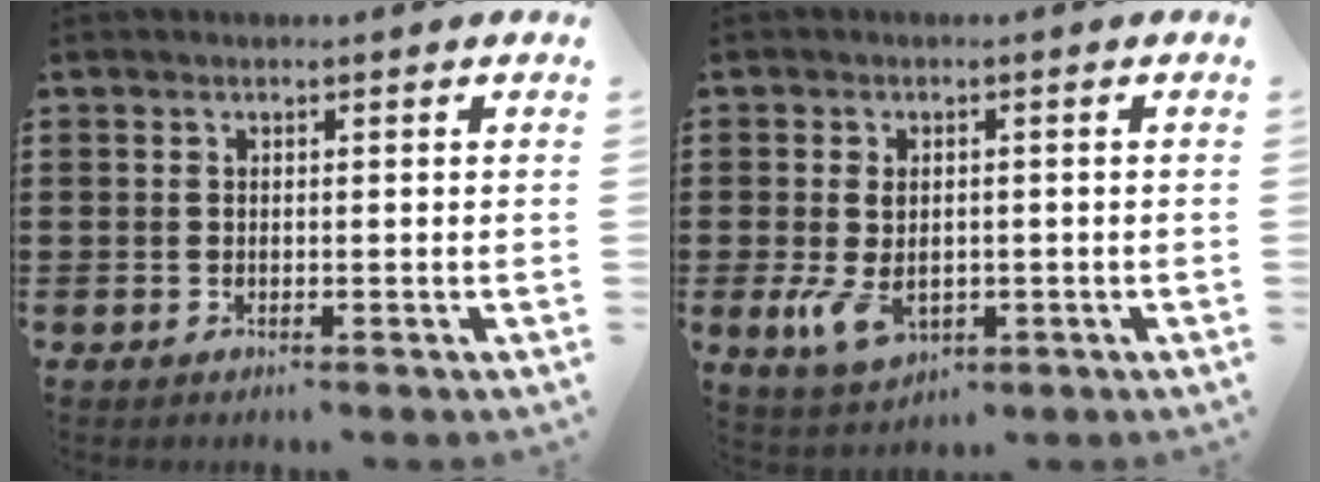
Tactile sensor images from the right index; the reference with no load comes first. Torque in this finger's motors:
{"motor_torque": [0.77, -0.25, 0.71, 0.15]}